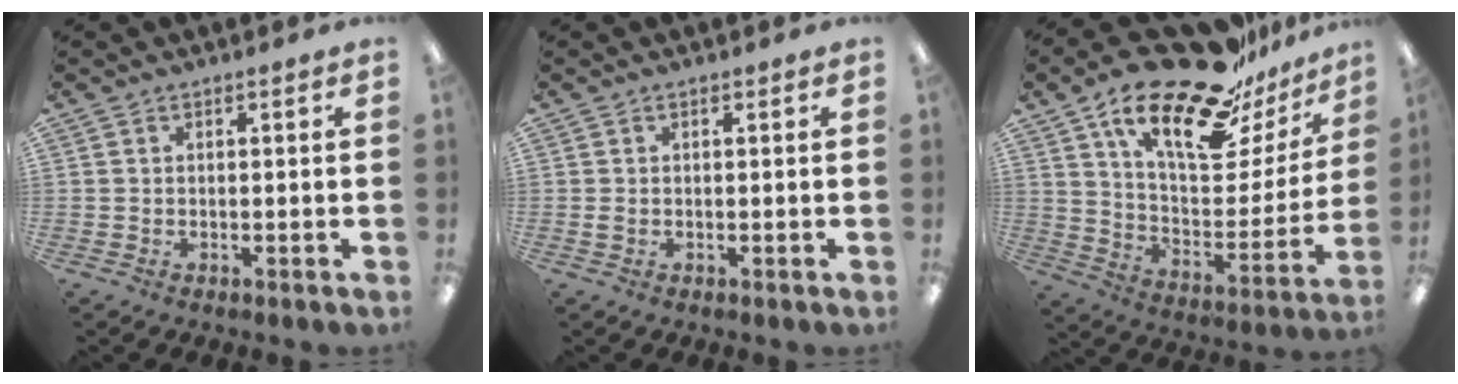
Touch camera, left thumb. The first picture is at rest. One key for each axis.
{"total": 0.9, "fx": 0.1, "fy": 0.5, "fz": 0.7, "tx": -0.014, "ty": 0.003, "tz": 0.001}
{"total": 24.0, "fx": 18.2, "fy": 7.6, "fz": 13.6, "tx": -0.222, "ty": -0.121, "tz": 0.305}